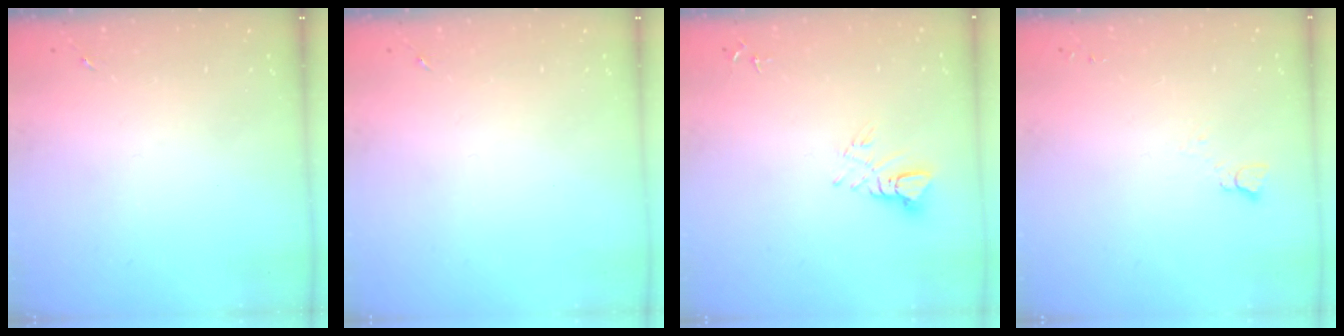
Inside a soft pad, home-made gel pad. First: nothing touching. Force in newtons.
{"total": 0.0}
{"total": 5.6, "press": 5.6, "slide": 0.6}
{"total": 2.8, "press": 2.7, "slide": 0.3}